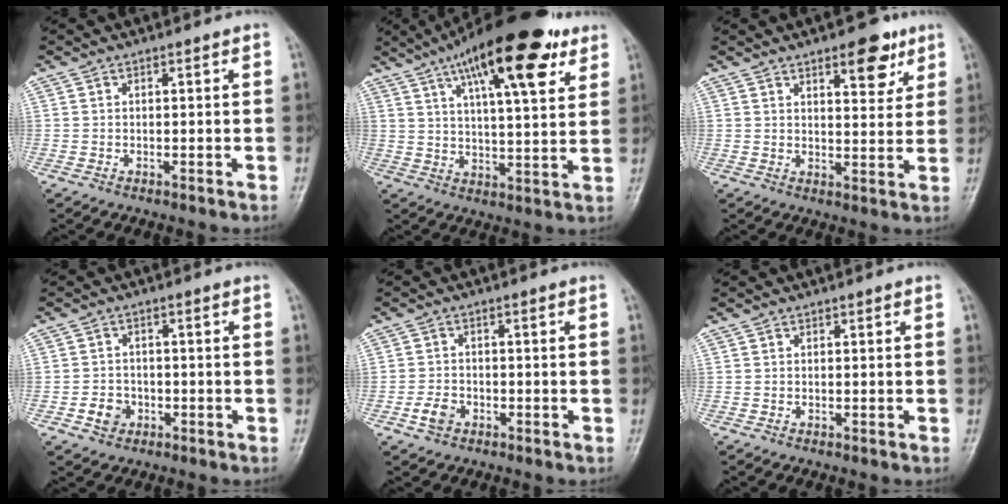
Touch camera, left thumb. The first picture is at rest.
{"total": 20.6, "force": [11.2, 6.3, 16.1], "torque": [-0.232, -0.020, 0.172]}
{"total": 8.2, "force": [4.8, 3.4, 5.7], "torque": [-0.052, -0.024, 0.063]}
{"total": 3.7, "force": [-1.5, 3.2, 1.3], "torque": [-0.008, 0.011, -0.025]}
{"total": 3.4, "force": [-1.6, 2.4, 1.7], "torque": [-0.030, 0.010, -0.030]}
{"total": 0.0}